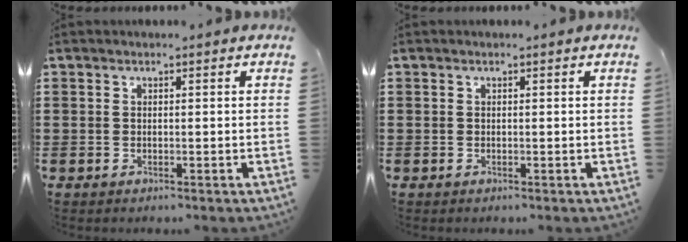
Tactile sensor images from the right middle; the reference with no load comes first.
{"total": 0.0}